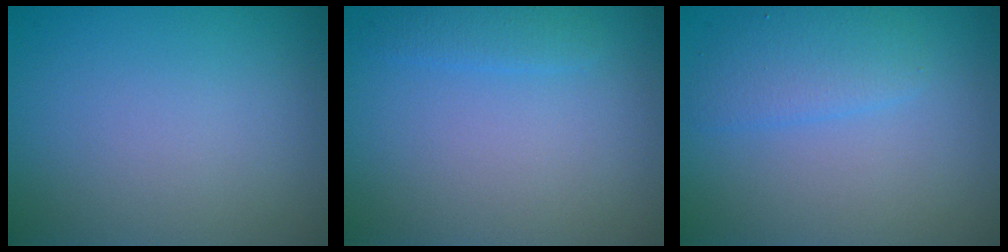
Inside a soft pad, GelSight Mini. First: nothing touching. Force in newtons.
{"total": 1.3, "press": 1.3, "slide": 0.1}
{"total": 2.4, "press": 2.4, "slide": 0.1}